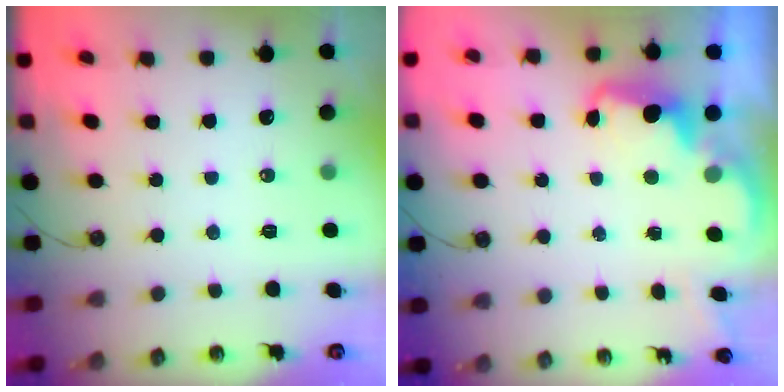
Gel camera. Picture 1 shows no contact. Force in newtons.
{"total": 2.7, "press": 2.6, "slide": 0.7}